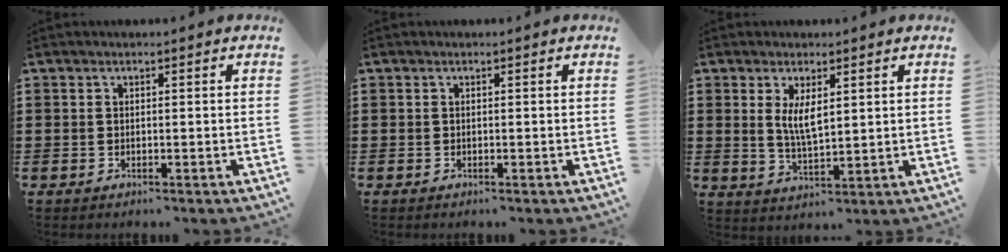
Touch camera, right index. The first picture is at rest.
{"total": 0.0}
{"total": 4.4, "force": [1.3, 1.6, 3.9], "torque": [-0.080, 0.002, 0.024]}